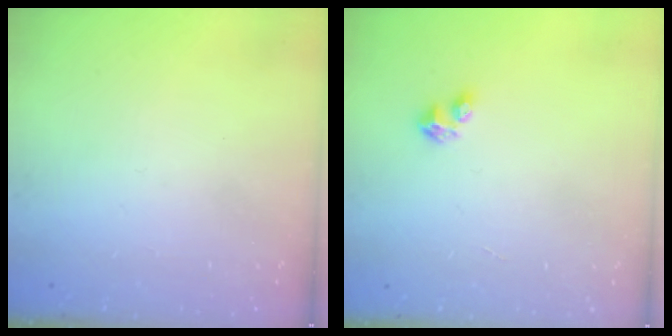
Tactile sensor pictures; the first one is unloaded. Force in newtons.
{"total": 3.0, "press": 2.9, "slide": 0.3}